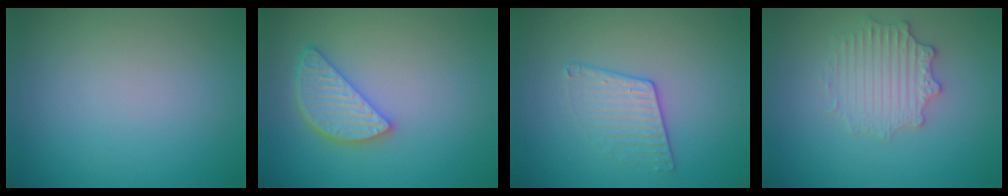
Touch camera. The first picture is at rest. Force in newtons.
{"total": 3.7, "press": 3.2, "slide": 1.9}
{"total": 2.0, "press": 1.5, "slide": 1.3}
{"total": 2.7, "press": 2.6, "slide": 0.5}